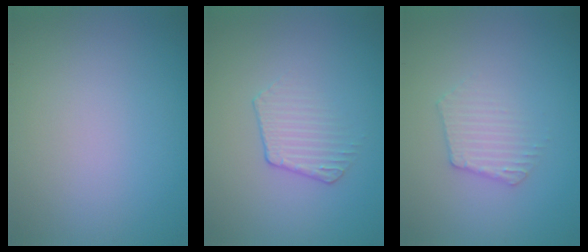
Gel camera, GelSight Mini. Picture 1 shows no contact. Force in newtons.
{"total": 1.8, "press": 1.1, "slide": 1.4}
{"total": 2.4, "press": 2.4, "slide": 0.3}